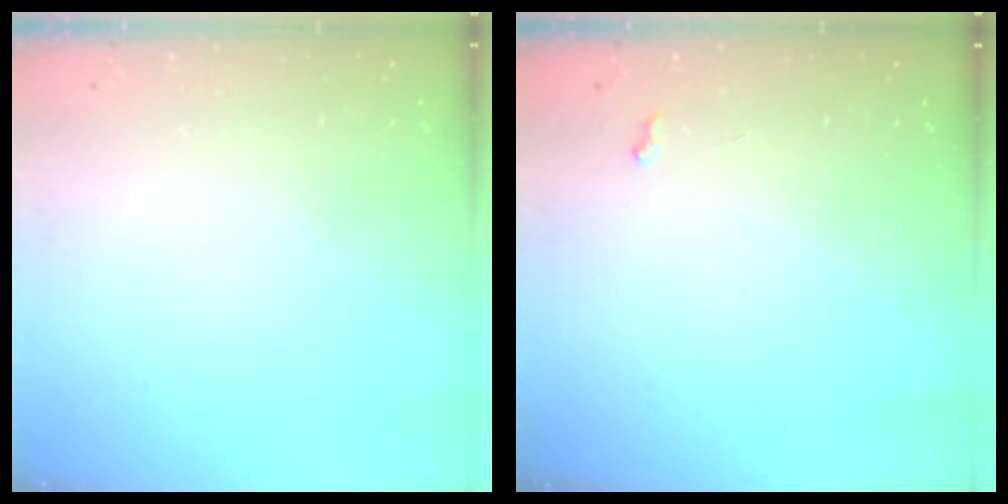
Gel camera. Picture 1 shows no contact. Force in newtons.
{"total": 2.8, "press": 2.8, "slide": 0.4}